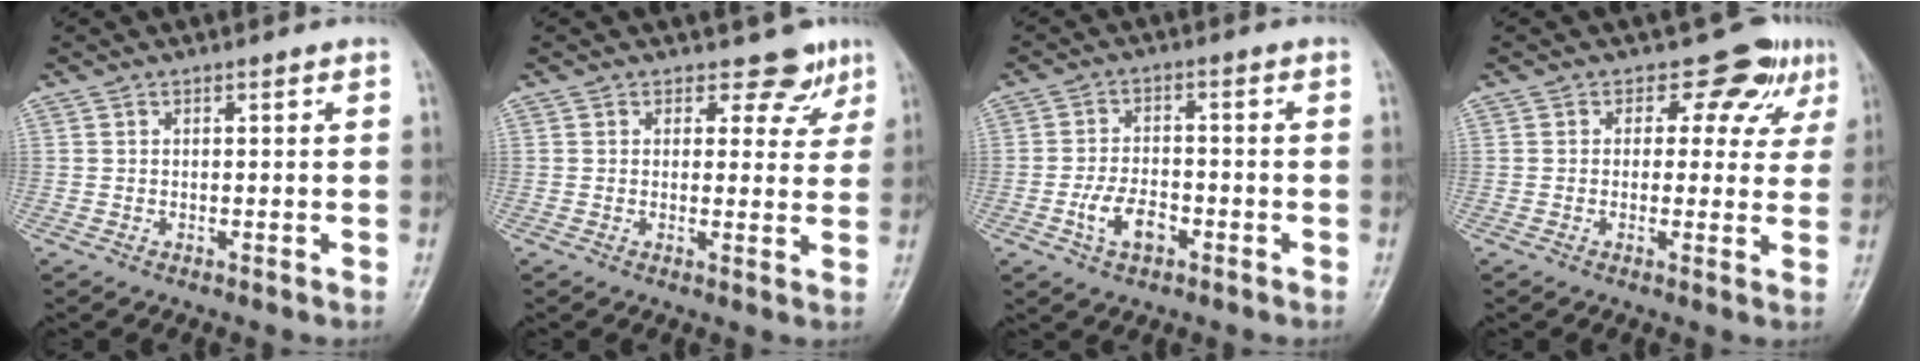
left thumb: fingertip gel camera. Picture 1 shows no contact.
{"total": 4.8, "force": [3.5, 3.1, 1.0], "torque": [0.016, -0.024, 0.037]}
{"total": 6.3, "force": [-2.5, 3.7, 4.3], "torque": [-0.076, 0.016, -0.048]}
{"total": 7.5, "force": [4.1, 5.1, 3.8], "torque": [-0.004, -0.013, 0.040]}